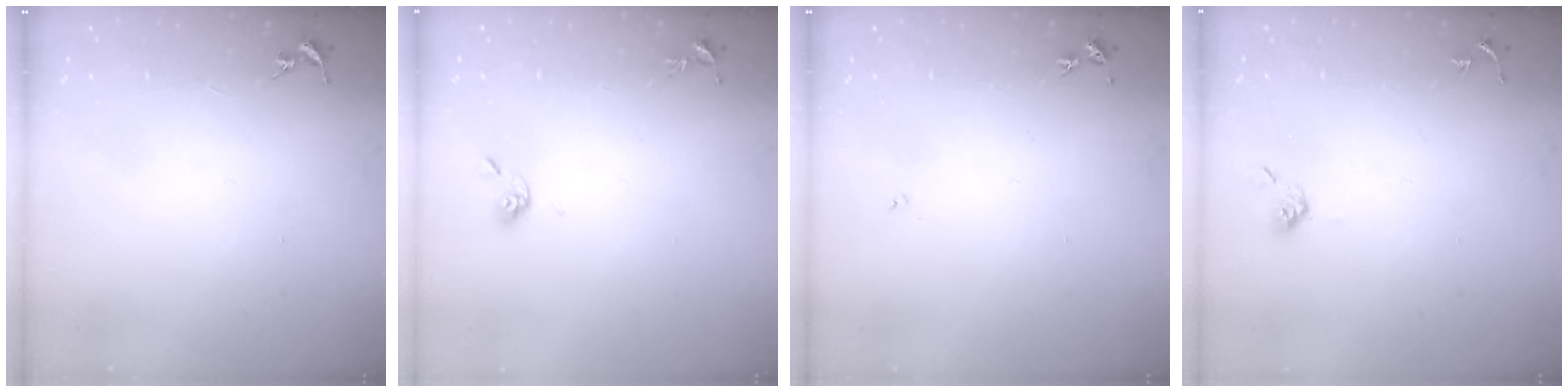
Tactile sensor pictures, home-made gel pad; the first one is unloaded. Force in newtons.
{"total": 5.6, "press": 5.6, "slide": 1.0}
{"total": 3.0, "press": 3.0, "slide": 0.4}
{"total": 4.6, "press": 4.6, "slide": 0.7}